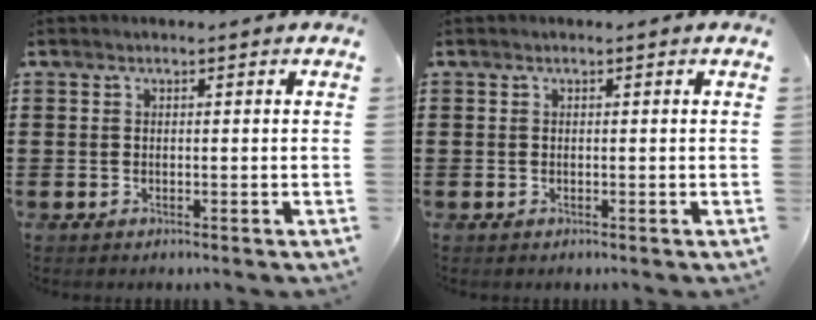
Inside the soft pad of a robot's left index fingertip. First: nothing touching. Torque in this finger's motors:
{"motor_torque": [-0.01, -0.01, 0.00, 0.01]}